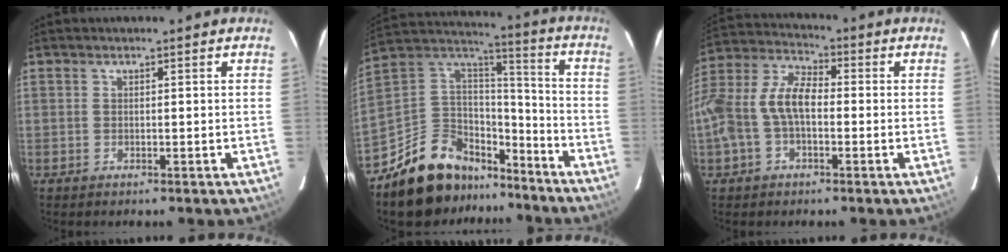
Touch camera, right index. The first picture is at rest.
{"total": 19.0, "force": [-14.1, 10.4, 7.4], "torque": [-0.165, 0.044, -0.220]}
{"total": 12.4, "force": [-2.0, 7.0, 10.0], "torque": [-0.211, 0.020, -0.043]}